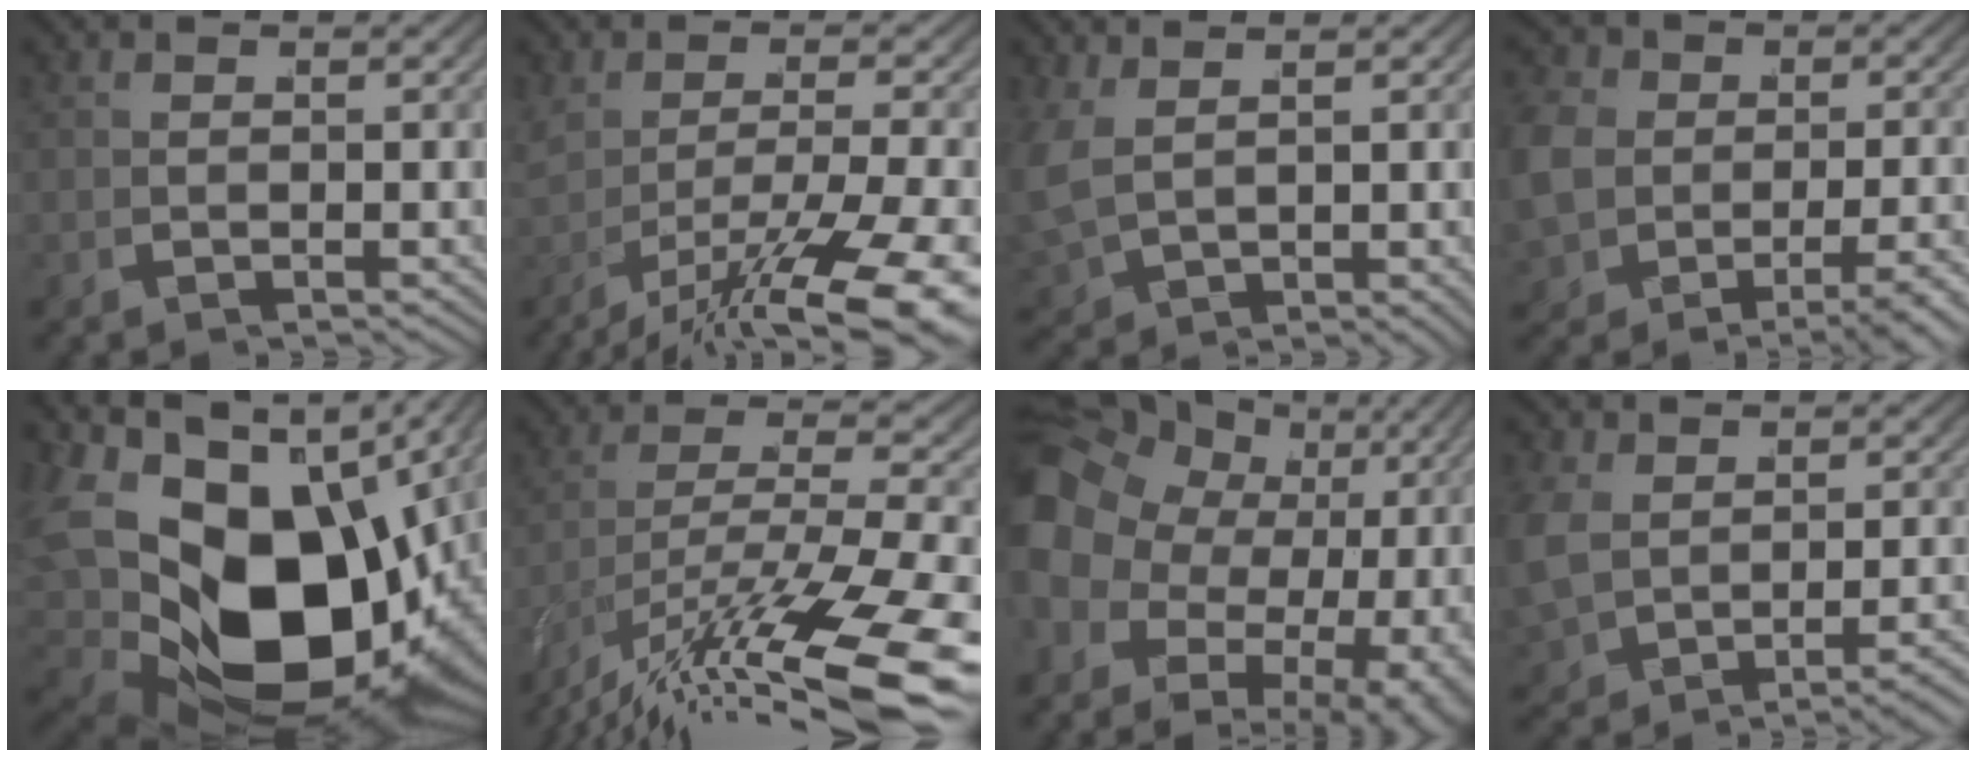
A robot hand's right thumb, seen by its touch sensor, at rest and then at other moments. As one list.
[{"total": 8.1, "force": [-2.8, 3.2, 6.9], "torque": [-0.113, -0.017, -0.026]}, {"total": 4.3, "force": [1.4, 3.0, 2.8], "torque": [-0.081, -0.022, 0.046]}, {"total": 5.9, "force": [-2.4, 4.4, 3.2], "torque": [-0.077, -0.016, -0.033]}, {"total": 23.4, "force": [-0.1, 14.7, 18.2], "torque": [-0.320, -0.046, 0.020]}, {"total": 10.3, "force": [-3.3, 5.1, 8.3], "torque": [-0.167, -0.033, -0.032]}, {"total": 13.3, "force": [2.3, 10.1, 8.4], "torque": [-0.177, -0.024, 0.043]}, {"total": 3.4, "force": [-1.1, 2.5, 2.0], "torque": [-0.059, -0.008, -0.009]}]